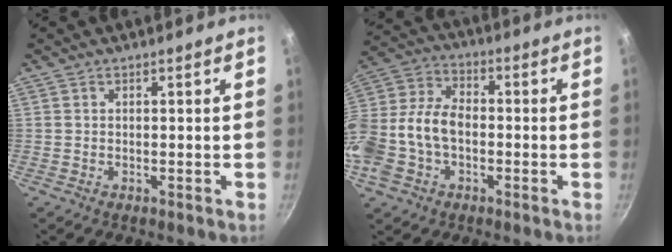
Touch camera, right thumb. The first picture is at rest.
{"total": 16.0, "force": [-3.2, 11.0, 11.2], "torque": [-0.226, 0.044, -0.068]}